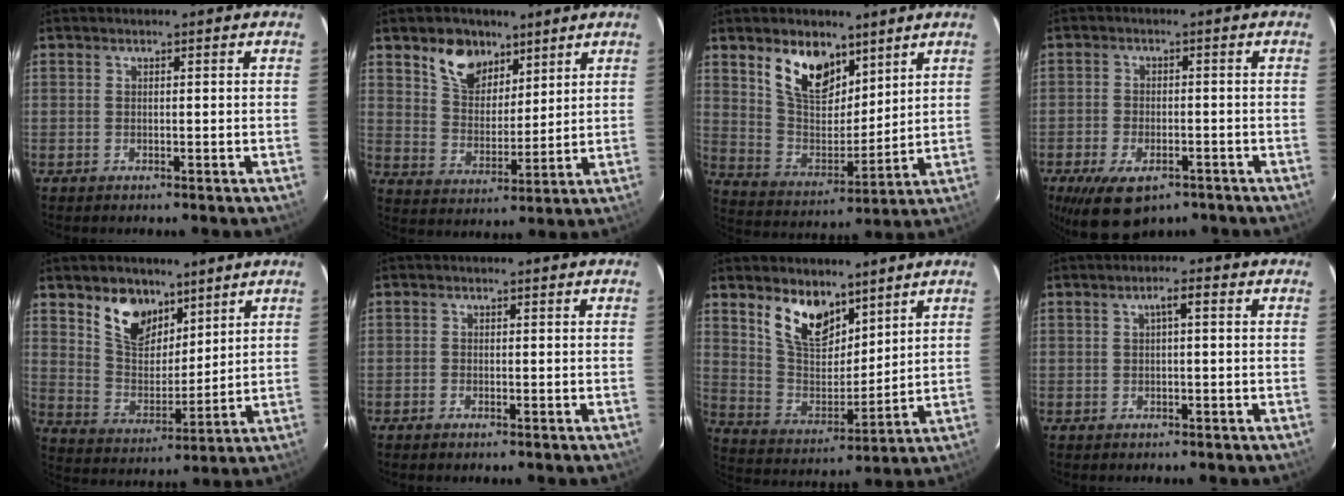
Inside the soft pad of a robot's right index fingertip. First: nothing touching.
{"total": 9.8, "force": [6.3, 6.2, 4.3], "torque": [-0.078, 0.016, 0.120]}
{"total": 13.0, "force": [8.0, 7.1, 7.4], "torque": [-0.136, 0.003, 0.155]}
{"total": 11.1, "force": [-7.1, 5.6, 6.5], "torque": [-0.140, -0.021, -0.110]}
{"total": 10.9, "force": [7.2, 6.3, 5.3], "torque": [-0.098, 0.006, 0.140]}
{"total": 0.8, "force": [-0.6, 0.4, 0.3], "torque": [-0.007, -0.002, -0.014]}
{"total": 12.0, "force": [8.0, 6.1, 6.5], "torque": [-0.124, 0.001, 0.159]}
{"total": 2.3, "force": [0.4, 0.4, 2.2], "torque": [-0.041, 0.010, 0.008]}